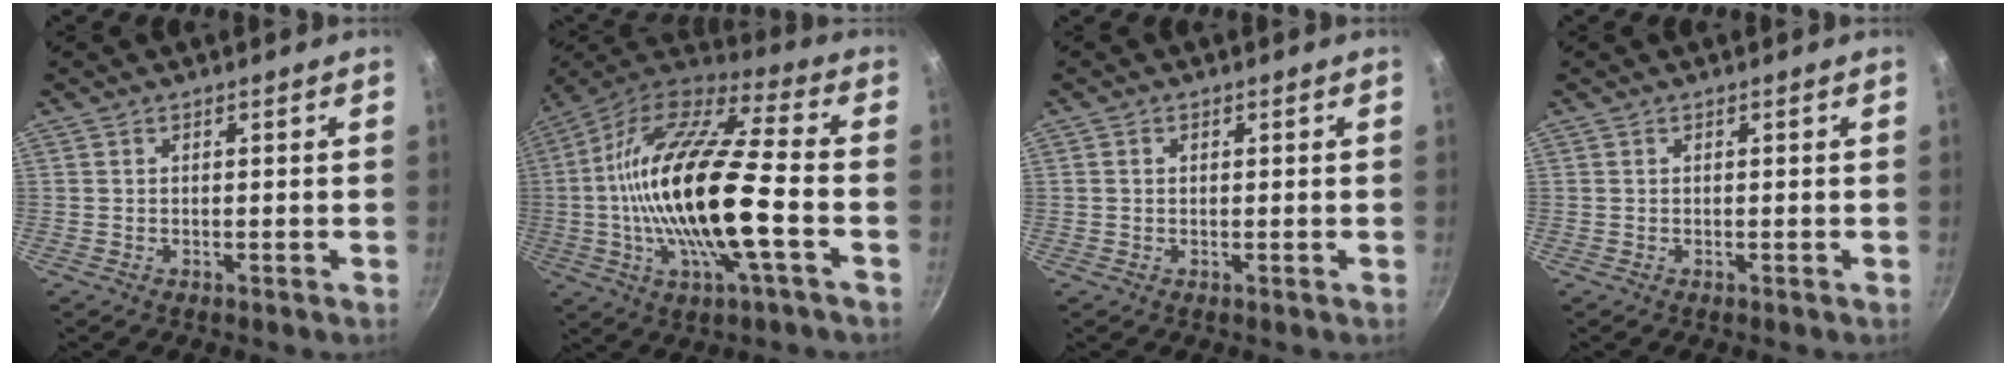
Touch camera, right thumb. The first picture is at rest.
{"total": 24.3, "force": [-3.3, 7.2, 23.0], "torque": [-0.432, 0.023, -0.073]}
{"total": 0.9, "force": [0.2, 0.7, 0.4], "torque": [-0.006, 0.005, 0.002]}
{"total": 0.0}